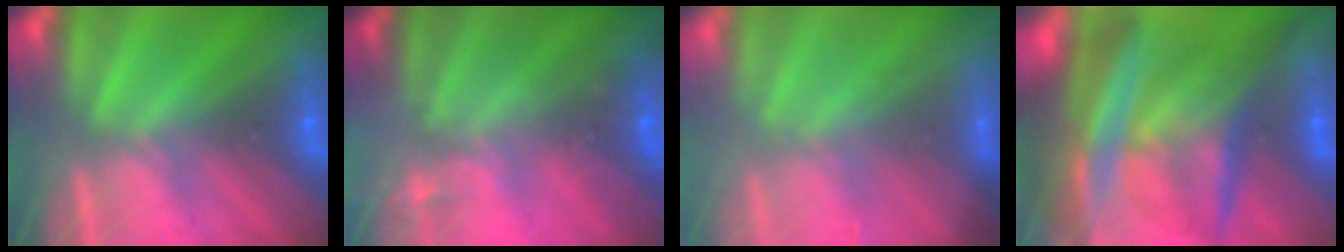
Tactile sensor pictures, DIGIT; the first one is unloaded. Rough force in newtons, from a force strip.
{"total": 2.1}
{"total": 2.7}
{"total": 7.8}